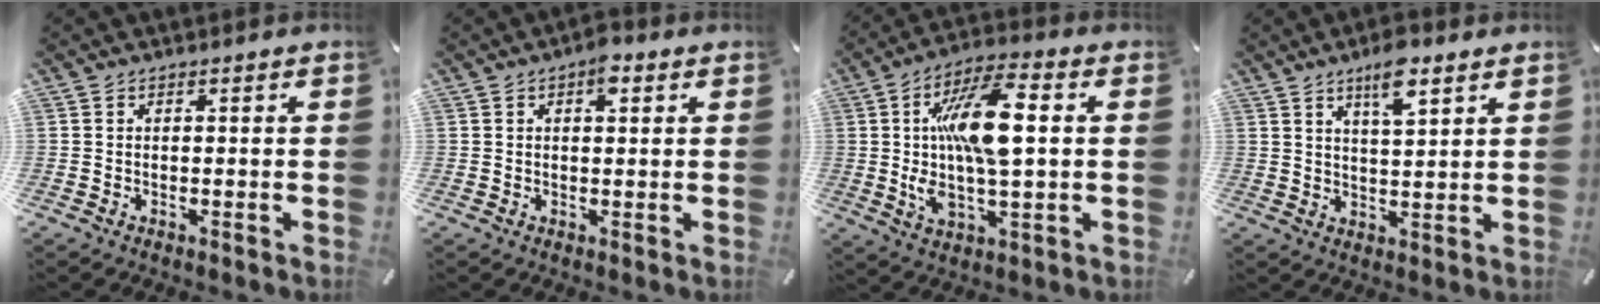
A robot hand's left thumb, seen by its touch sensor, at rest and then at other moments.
{"total": 3.9, "force": [1.5, 2.0, 3.0], "torque": [-0.033, -0.005, 0.017]}
{"total": 16.5, "force": [2.2, 6.3, 15.0], "torque": [-0.290, 0.001, 0.035]}
{"total": 7.9, "force": [5.3, 2.5, 5.3], "torque": [-0.085, -0.020, 0.089]}